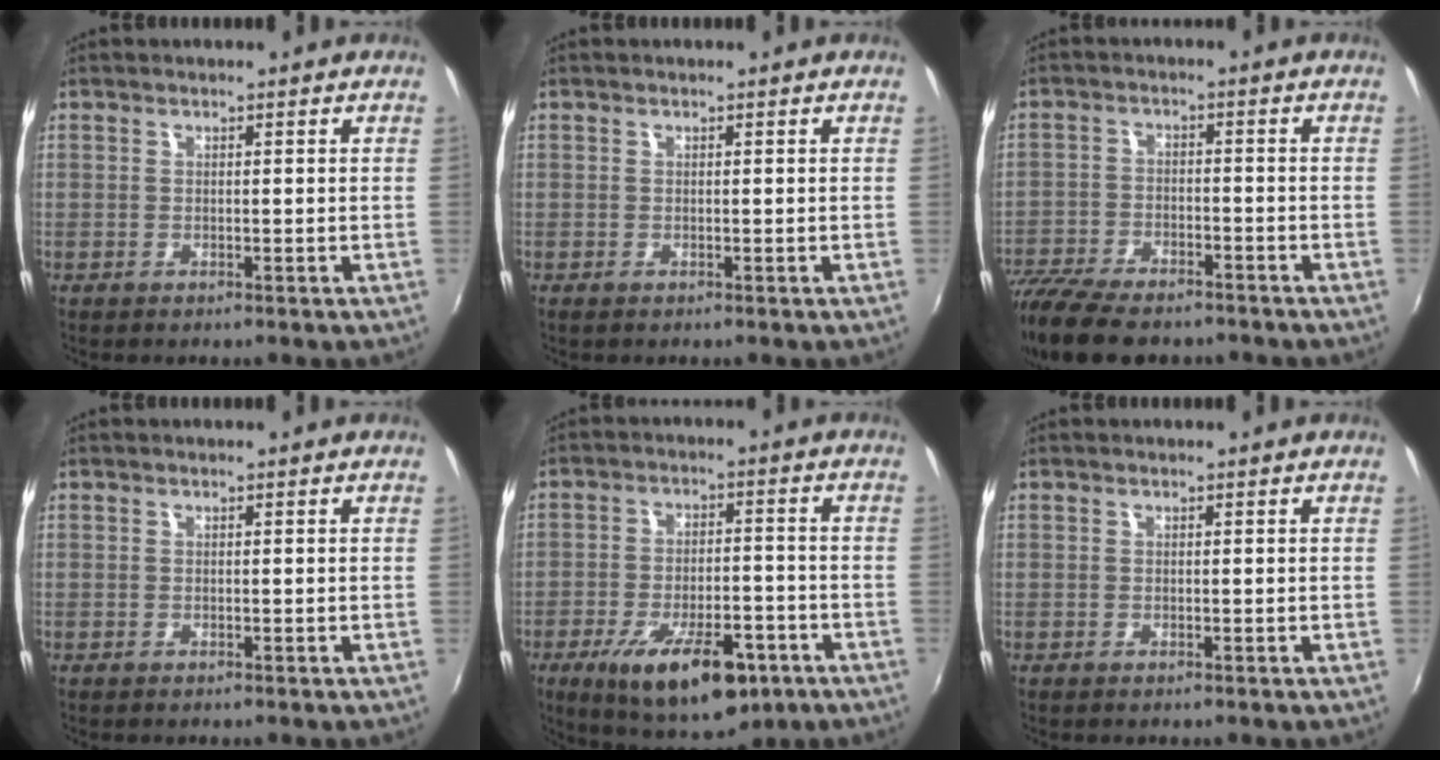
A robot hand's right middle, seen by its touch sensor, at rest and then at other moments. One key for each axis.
{"total": 0.0}
{"total": 15.6, "fx": -12.6, "fy": 5.4, "fz": 7.5, "tx": -0.177, "ty": -0.037, "tz": -0.215}
{"total": 0.0}
{"total": 16.6, "fx": -9.1, "fy": 6.7, "fz": 12.2, "tx": -0.217, "ty": -0.025, "tz": -0.129}
{"total": 0.0}